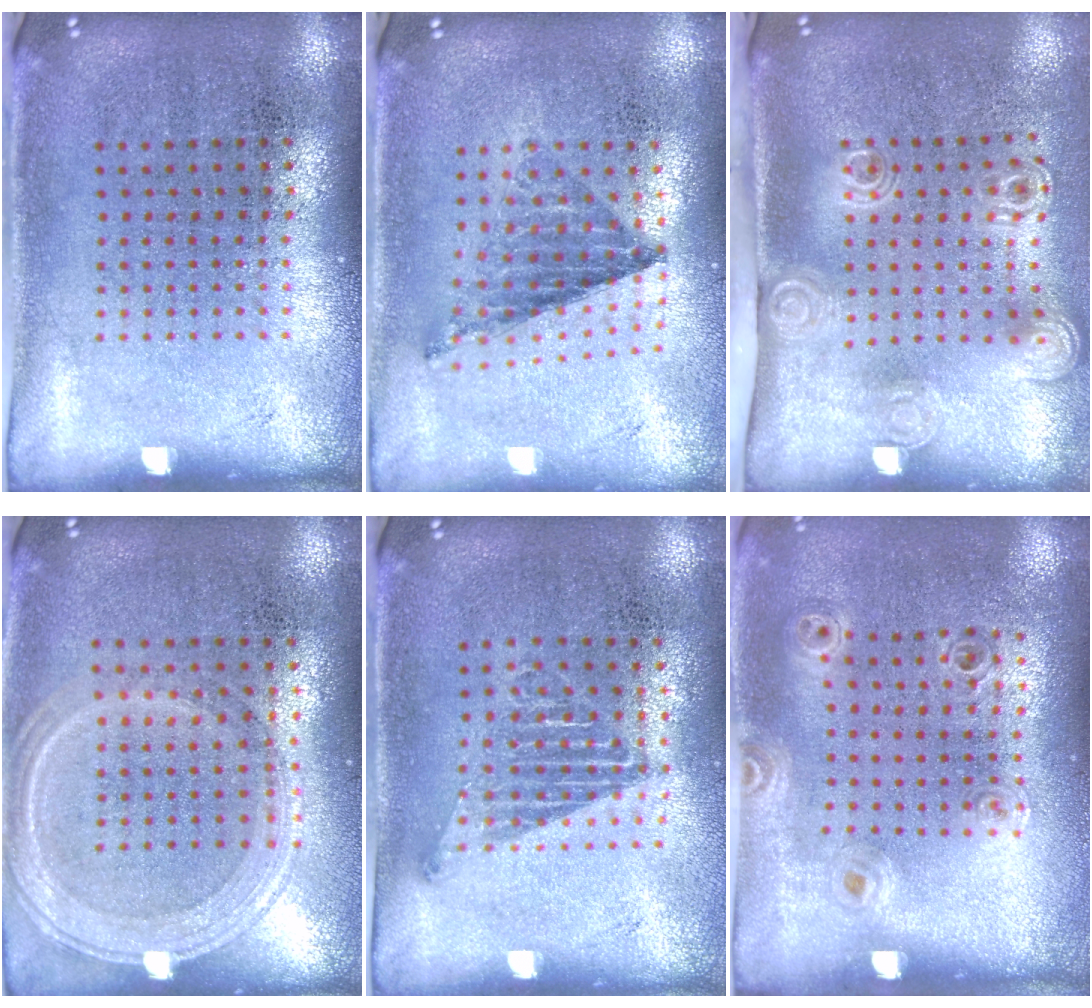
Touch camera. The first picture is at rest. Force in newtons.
{"total": 0.8, "press": 0.8, "slide": 0.1}
{"total": 2.1, "press": 1.5, "slide": 1.5}
{"total": 1.2, "press": 1.2, "slide": 0.4}
{"total": 1.1, "press": 1.0, "slide": 0.5}
{"total": 0.9, "press": 0.9, "slide": 0.1}